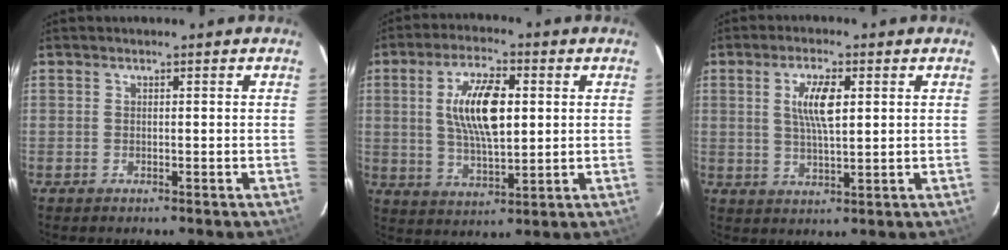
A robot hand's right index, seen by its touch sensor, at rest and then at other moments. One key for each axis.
{"total": 11.9, "fx": 2.2, "fy": 4.7, "fz": 10.8, "tx": -0.202, "ty": 0.007, "tz": 0.042}
{"total": 6.6, "fx": 1.7, "fy": 2.1, "fz": 6.0, "tx": -0.111, "ty": 0.003, "tz": 0.033}